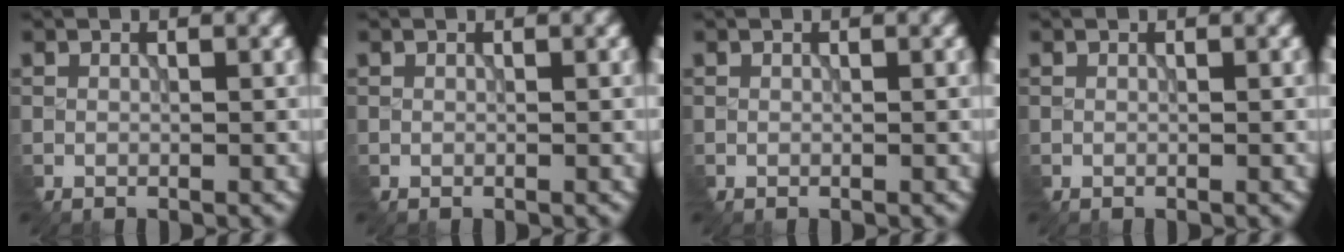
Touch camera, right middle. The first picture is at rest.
{"total": 0.0}
{"total": 0.0}
{"total": 0.0}